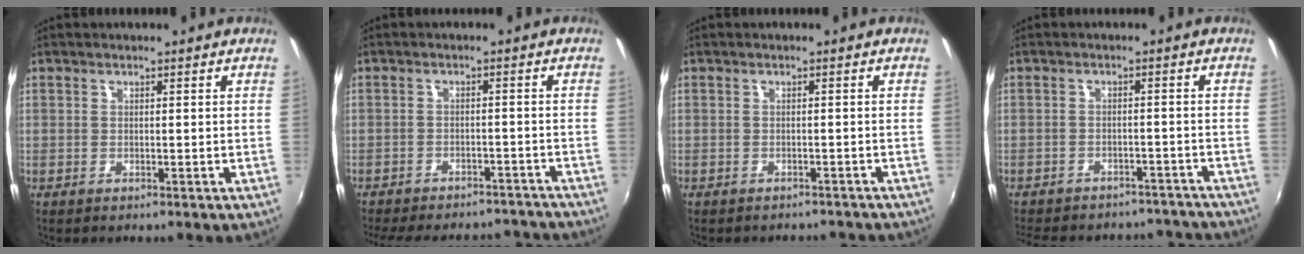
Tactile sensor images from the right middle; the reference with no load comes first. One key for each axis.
{"total": 19.1, "fx": -16.6, "fy": 6.6, "fz": 6.8, "tx": -0.151, "ty": 0.008, "tz": -0.207}
{"total": 4.8, "fx": -4.4, "fy": 1.6, "fz": 1.3, "tx": -0.024, "ty": -0.011, "tz": -0.054}
{"total": 17.8, "fx": -15.5, "fy": 6.8, "fz": 5.4, "tx": -0.127, "ty": 0.018, "tz": -0.190}